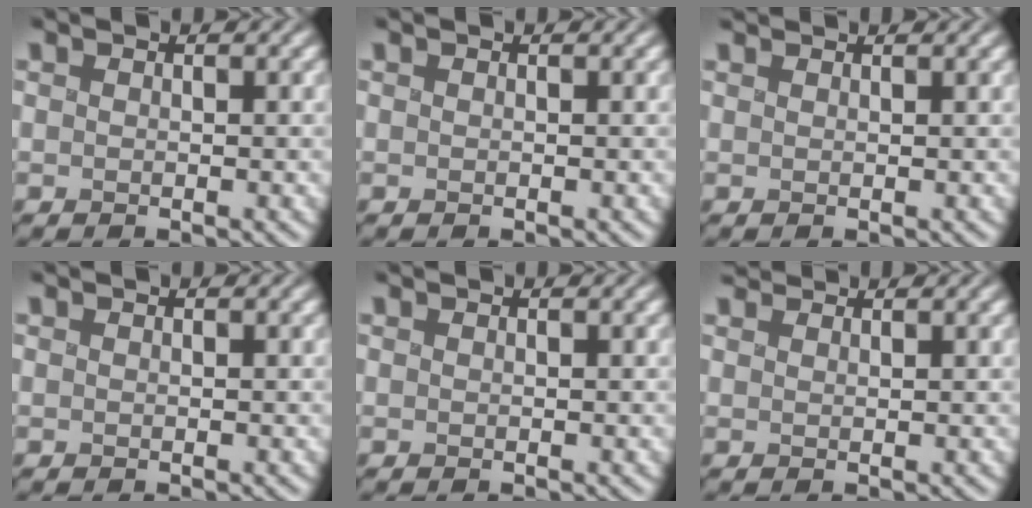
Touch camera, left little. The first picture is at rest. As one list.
[{"total": 0.0}, {"total": 1.6, "force": [1.5, 0.2, 0.4], "torque": [0.000, 0.004, 0.020]}, {"total": 0.0}, {"total": 0.0}, {"total": 2.5, "force": [2.3, 0.7, 0.7], "torque": [-0.011, 0.000, 0.044]}]